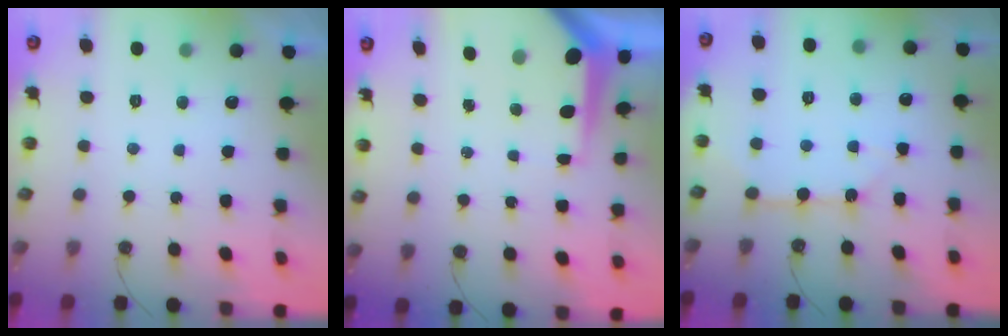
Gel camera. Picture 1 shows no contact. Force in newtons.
{"total": 7.8, "press": 7.8, "slide": 0.5}
{"total": 7.6, "press": 7.5, "slide": 0.8}